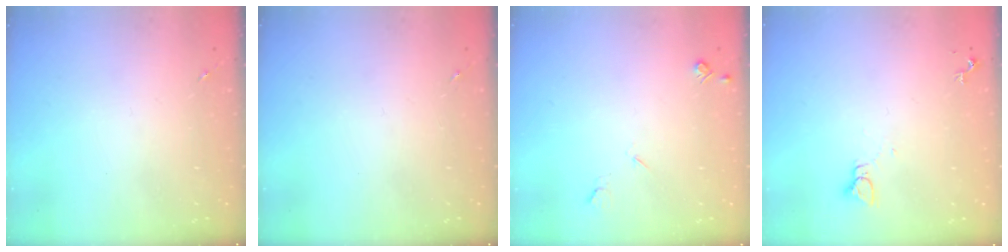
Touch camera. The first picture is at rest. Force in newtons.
{"total": 0.0}
{"total": 4.6, "press": 4.5, "slide": 0.7}
{"total": 2.2, "press": 2.2, "slide": 0.1}